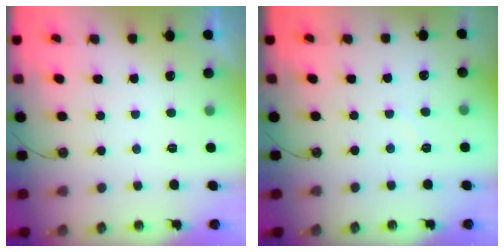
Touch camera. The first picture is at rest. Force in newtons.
{"total": 3.5, "press": 3.5, "slide": 0.5}